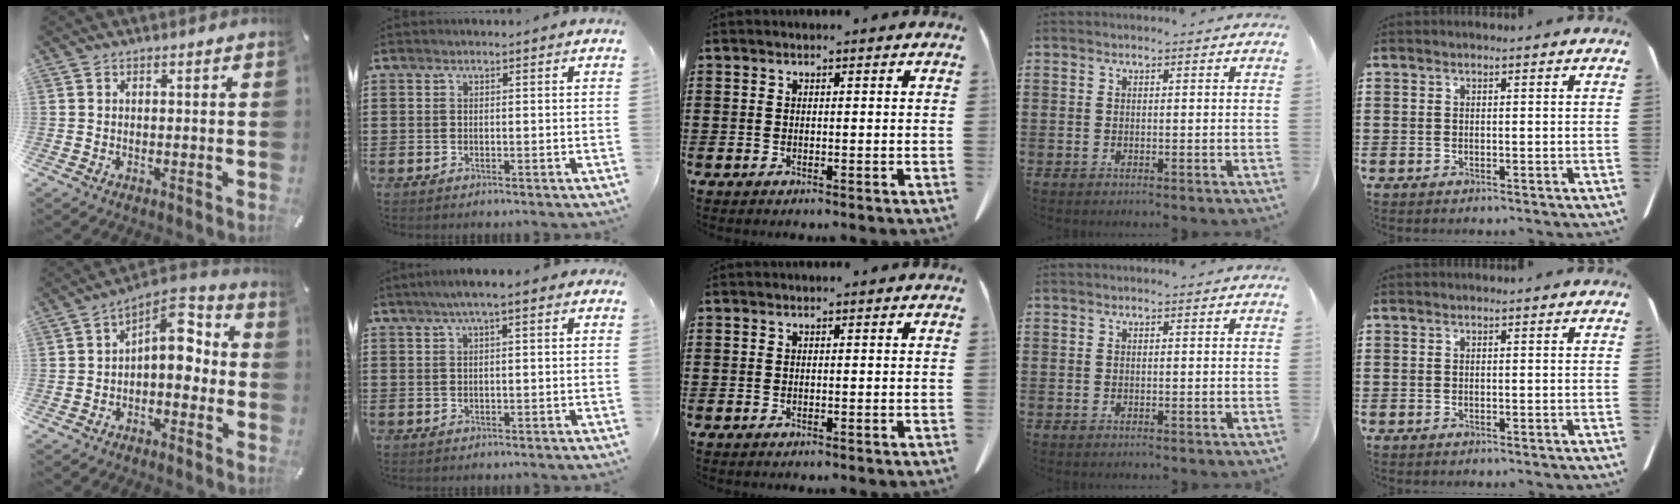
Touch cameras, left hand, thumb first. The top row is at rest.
{"thumb": {"total": 9.1, "force": [1.1, 5.4, 7.2], "torque": [-0.087, -0.021, 0.010]}, "index": {"total": 2.0, "force": [0.0, 0.4, 1.9], "torque": [-0.034, 0.004, -0.003]}}